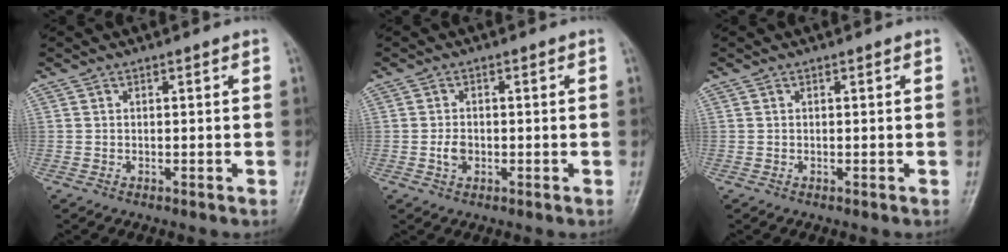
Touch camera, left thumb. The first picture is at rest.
{"total": 2.6, "force": [-0.6, 1.9, 1.6], "torque": [-0.024, 0.004, -0.012]}
{"total": 0.0}